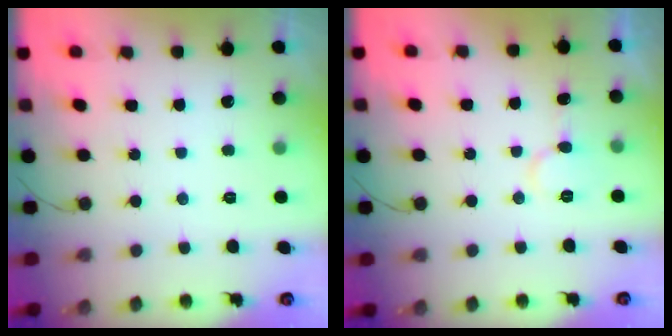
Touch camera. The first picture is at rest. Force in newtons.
{"total": 6.7, "press": 6.7, "slide": 0.1}